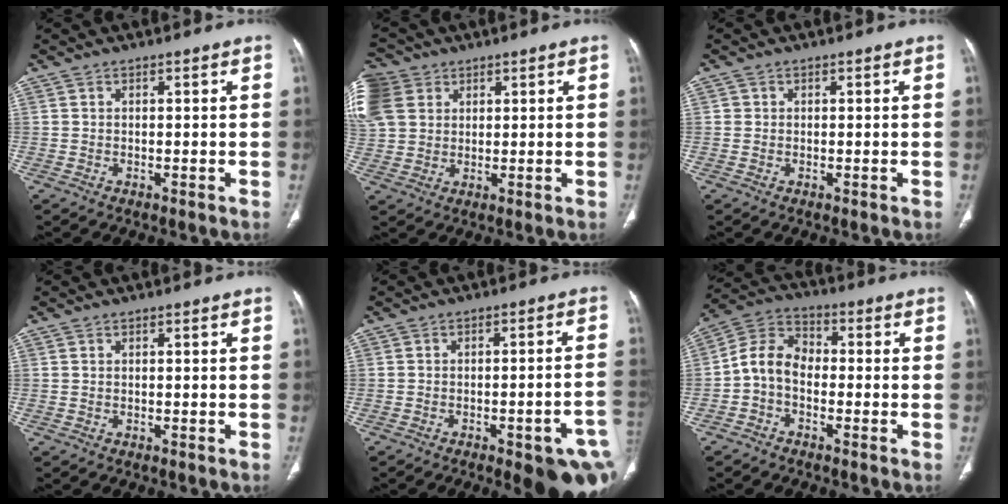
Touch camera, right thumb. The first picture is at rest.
{"total": 17.1, "force": [6.9, 13.4, 8.0], "torque": [-0.228, 0.039, 0.146]}
{"total": 0.8, "force": [0.1, 0.8, 0.1], "torque": [0.003, 0.004, 0.001]}
{"total": 0.0}
{"total": 15.1, "force": [-6.9, 4.1, 12.8], "torque": [-0.125, 0.029, -0.078]}
{"total": 7.7, "force": [-1.8, 5.5, 5.1], "torque": [-0.084, 0.034, -0.049]}